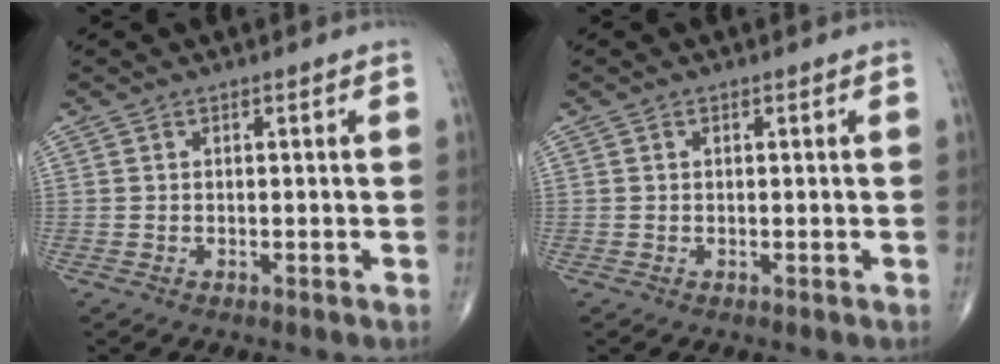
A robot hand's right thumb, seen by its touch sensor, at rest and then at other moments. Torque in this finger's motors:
{"motor_torque": [-0.19, -0.13, -0.05, 0.01, 0.05]}